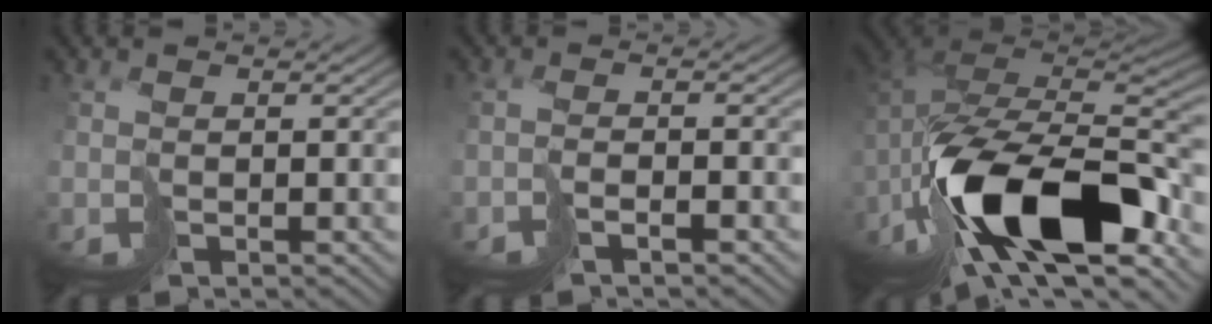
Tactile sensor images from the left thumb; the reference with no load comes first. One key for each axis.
{"total": 2.4, "fx": -1.6, "fy": 0.4, "fz": 1.8, "tx": -0.039, "ty": 0.000, "tz": -0.038}
{"total": 20.0, "fx": -9.1, "fy": 10.3, "fz": 14.6, "tx": -0.306, "ty": -0.021, "tz": -0.146}